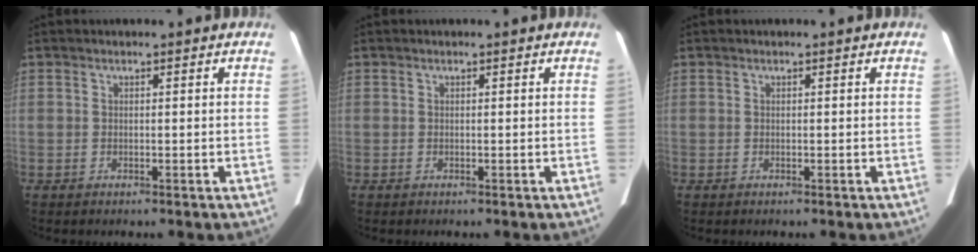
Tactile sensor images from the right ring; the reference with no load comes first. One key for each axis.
{"total": 0.0}
{"total": 0.0}